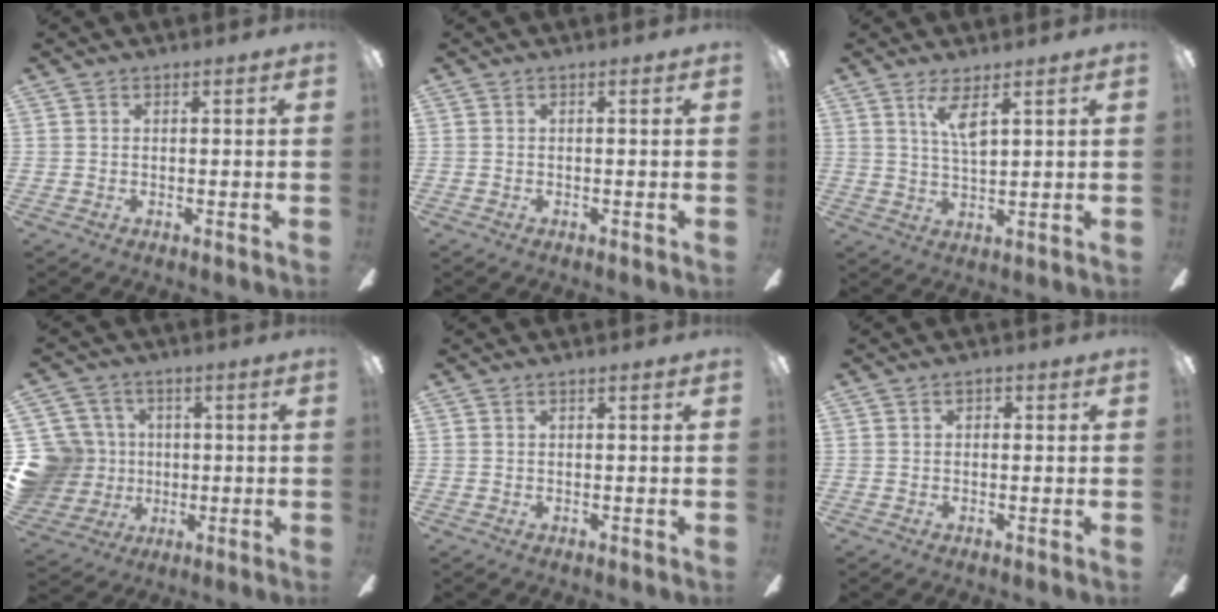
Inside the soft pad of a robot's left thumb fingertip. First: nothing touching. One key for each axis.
{"total": 0.0}
{"total": 6.2, "fx": 3.6, "fy": 1.4, "fz": 4.8, "tx": -0.097, "ty": -0.006, "tz": 0.060}
{"total": 16.3, "fx": -0.2, "fy": 15.2, "fz": 5.8, "tx": -0.164, "ty": 0.009, "tz": 0.022}
{"total": 0.0}
{"total": 1.1, "fx": -0.2, "fy": 0.9, "fz": 0.5, "tx": -0.010, "ty": 0.007, "tz": -0.005}